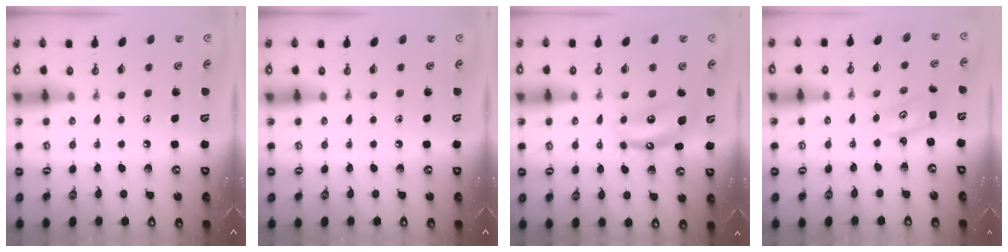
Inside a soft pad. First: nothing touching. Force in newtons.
{"total": 0.0}
{"total": 7.3, "press": 7.3, "slide": 0.6}
{"total": 2.4, "press": 2.4, "slide": 0.1}